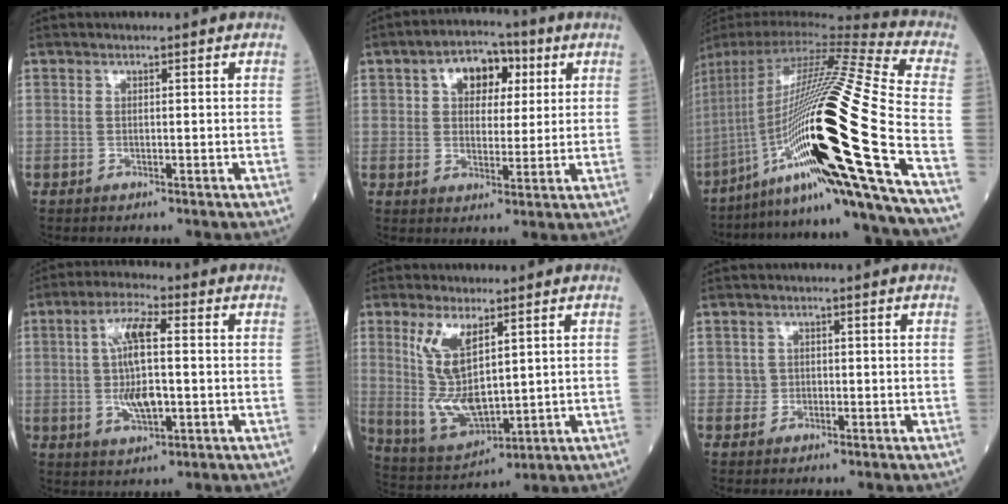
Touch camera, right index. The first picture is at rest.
{"total": 7.8, "force": [2.8, 4.9, 5.3], "torque": [-0.079, 0.027, 0.041]}
{"total": 30.6, "force": [-10.2, -0.9, 28.8], "torque": [-0.480, -0.027, -0.185]}
{"total": 8.9, "force": [0.3, 2.2, 8.7], "torque": [-0.169, 0.006, 0.004]}
{"total": 10.1, "force": [3.1, 3.4, 9.0], "torque": [-0.187, -0.009, 0.073]}
{"total": 1.3, "force": [-0.4, 1.2, 0.0], "torque": [0.008, 0.007, -0.009]}